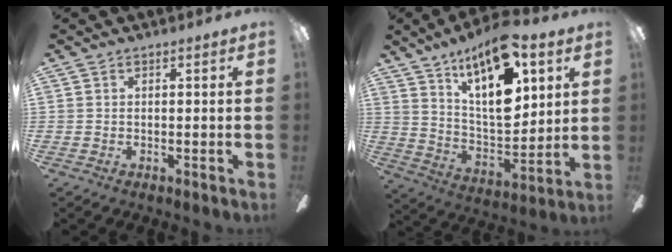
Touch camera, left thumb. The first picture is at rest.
{"total": 19.3, "force": [11.0, 7.9, 13.8], "torque": [-0.255, -0.066, 0.184]}